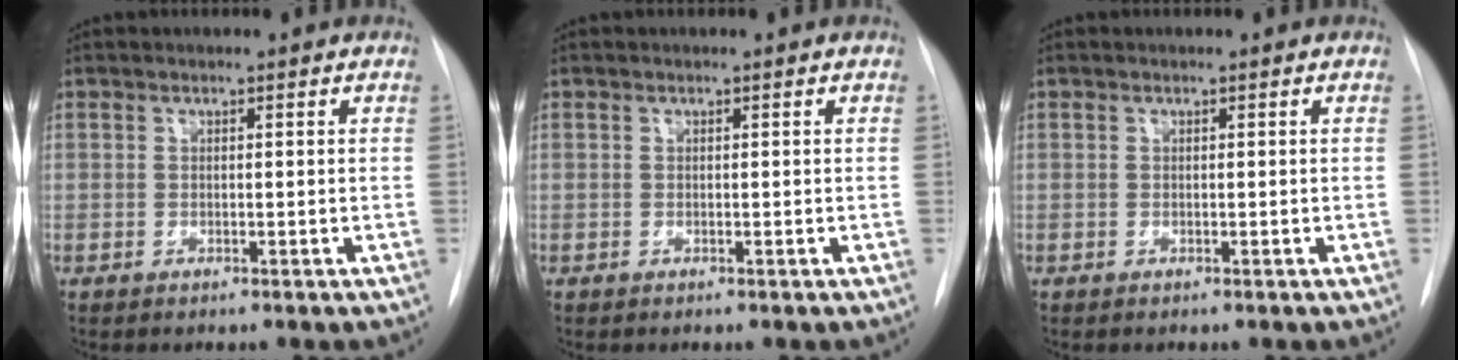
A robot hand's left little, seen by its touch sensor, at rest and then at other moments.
{"total": 0.0}
{"total": 0.0}